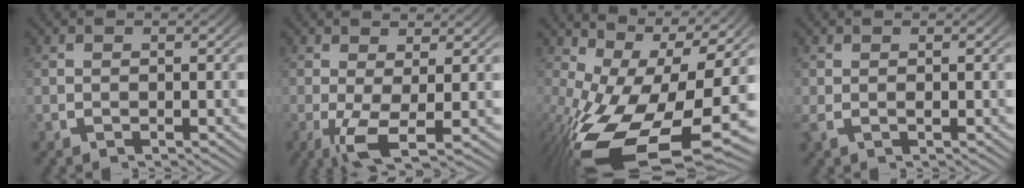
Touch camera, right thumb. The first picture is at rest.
{"total": 4.9, "force": [-1.1, 2.0, 4.3], "torque": [-0.093, -0.031, -0.008]}
{"total": 16.1, "force": [-0.7, 8.8, 13.5], "torque": [-0.263, -0.065, 0.028]}
{"total": 0.9, "force": [0.2, 0.4, 0.7], "torque": [-0.020, 0.000, 0.004]}